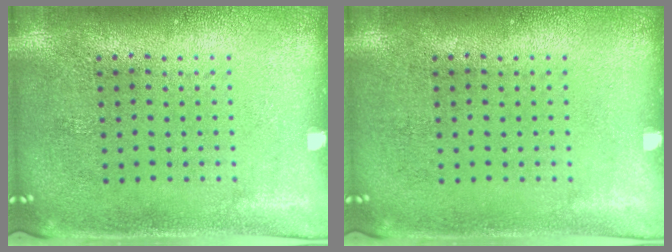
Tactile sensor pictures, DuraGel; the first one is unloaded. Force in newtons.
{"total": 0.0}